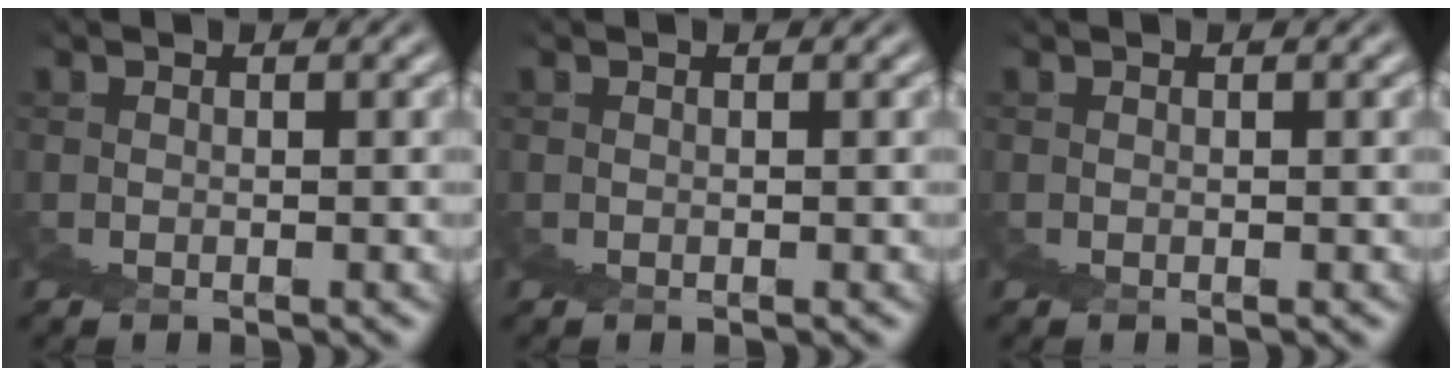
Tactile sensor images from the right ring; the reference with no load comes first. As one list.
[{"total": 0.0}, {"total": 0.0}]